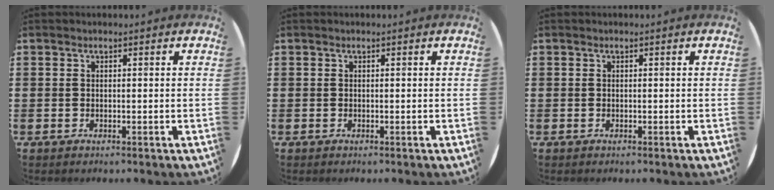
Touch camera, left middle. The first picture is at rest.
{"total": 0.0}
{"total": 0.0}